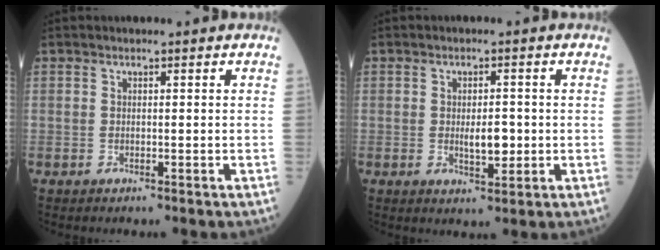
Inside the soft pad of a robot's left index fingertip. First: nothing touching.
{"total": 3.7, "force": [-0.2, 1.5, 3.4], "torque": [-0.057, -0.003, 0.000]}